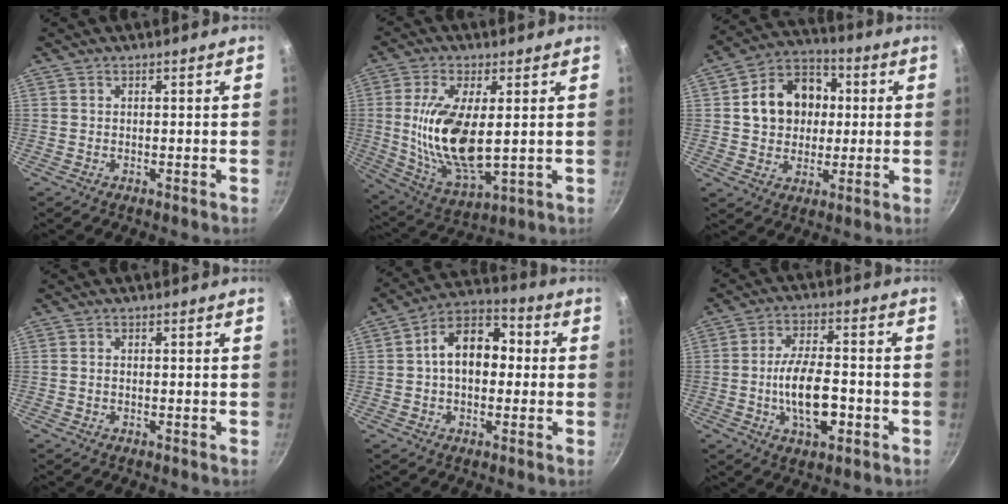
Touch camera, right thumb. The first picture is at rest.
{"total": 16.1, "force": [1.3, 6.9, 14.5], "torque": [-0.274, -0.016, 0.031]}
{"total": 13.9, "force": [1.8, 11.3, 8.0], "torque": [-0.098, 0.023, 0.021]}
{"total": 0.6, "force": [-0.2, 0.5, 0.4], "torque": [-0.006, 0.004, -0.005]}
{"total": 12.3, "force": [0.7, 8.5, 8.9], "torque": [-0.096, 0.038, -0.007]}
{"total": 11.9, "force": [-3.1, 5.4, 10.2], "torque": [-0.166, 0.024, -0.053]}